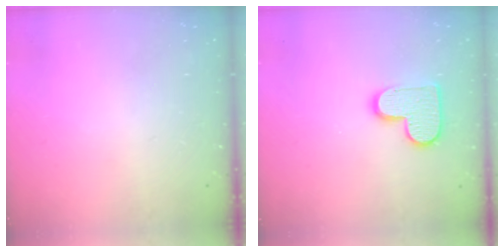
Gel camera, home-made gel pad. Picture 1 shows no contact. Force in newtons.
{"total": 11.9, "press": 11.9, "slide": 0.6}